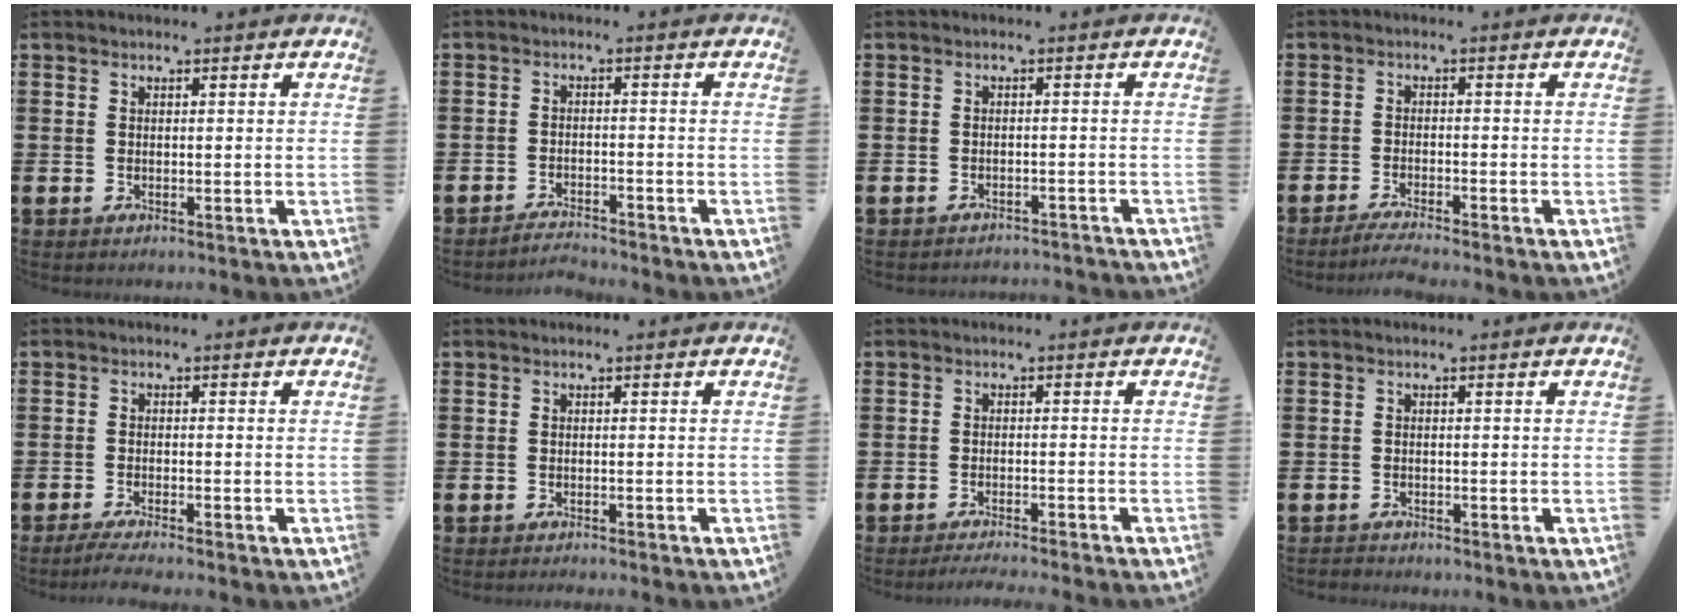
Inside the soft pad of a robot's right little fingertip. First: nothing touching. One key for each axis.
{"total": 2.2, "fx": -2.2, "fy": -0.1, "fz": 0.0, "tx": -0.004, "ty": 0.003, "tz": -0.046}
{"total": 1.3, "fx": -1.3, "fy": -0.1, "fz": 0.0, "tx": -0.002, "ty": 0.003, "tz": -0.027}
{"total": 2.3, "fx": -2.0, "fy": -0.2, "fz": 1.1, "tx": -0.017, "ty": 0.001, "tz": -0.037}
{"total": 1.9, "fx": -1.5, "fy": -0.1, "fz": 1.2, "tx": -0.018, "ty": 0.000, "tz": -0.028}
{"total": 0.6, "fx": -0.6, "fy": -0.1, "fz": 0.0, "tx": 0.000, "ty": -0.002, "tz": -0.012}
{"total": 1.5, "fx": -1.5, "fy": -0.3, "fz": 0.3, "tx": -0.004, "ty": 0.002, "tz": -0.028}
{"total": 0.7, "fx": -0.7, "fy": 0.1, "fz": -0.1, "tx": 0.000, "ty": -0.001, "tz": -0.014}